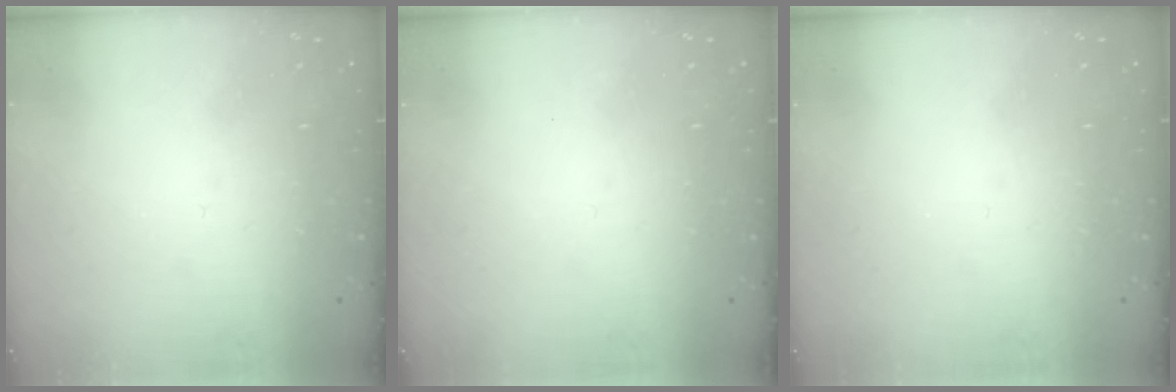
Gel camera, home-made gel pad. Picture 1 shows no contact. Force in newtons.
{"total": 0.0}
{"total": 0.0}